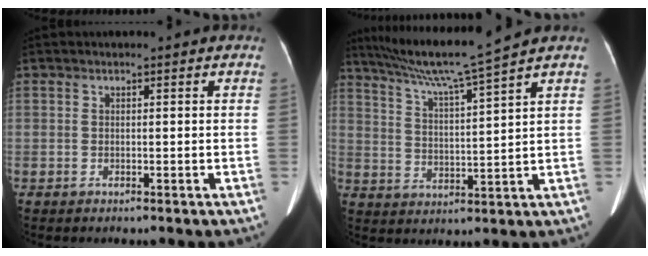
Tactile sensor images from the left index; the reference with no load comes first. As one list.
[{"total": 11.3, "force": [9.4, -2.7, 5.8], "torque": [-0.106, -0.003, 0.164]}]